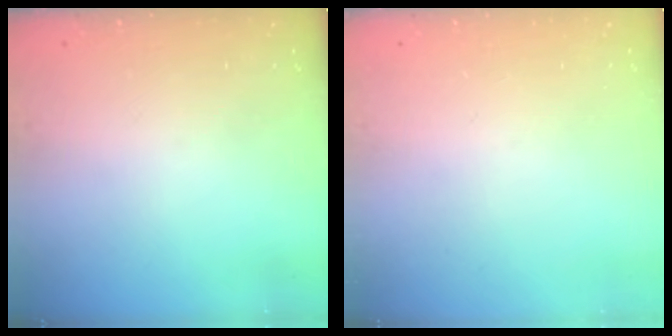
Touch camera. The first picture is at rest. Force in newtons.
{"total": 0.0}